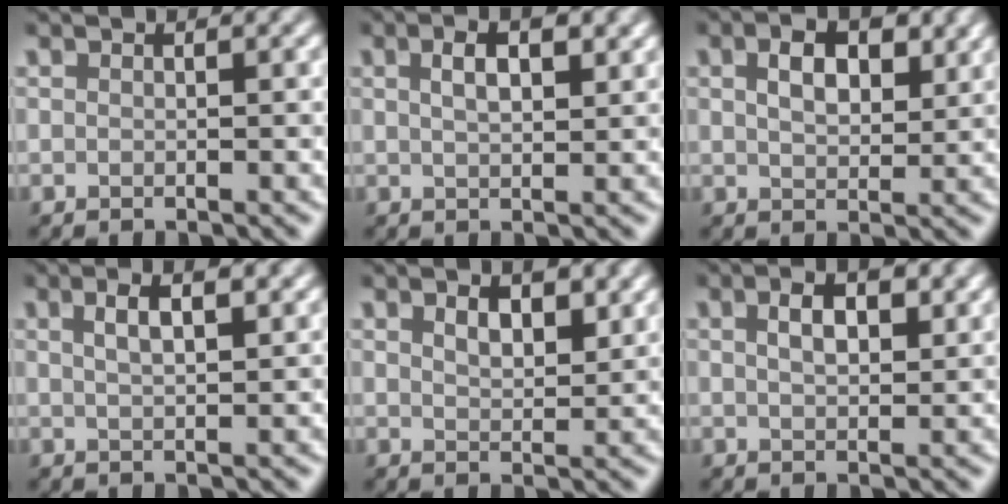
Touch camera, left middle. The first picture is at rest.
{"total": 3.2, "force": [1.4, 1.2, 2.6], "torque": [-0.043, 0.007, 0.022]}
{"total": 3.9, "force": [1.5, 2.2, 2.8], "torque": [-0.053, 0.004, 0.027]}
{"total": 3.5, "force": [1.7, 1.2, 2.8], "torque": [-0.033, 0.011, 0.017]}
{"total": 3.3, "force": [1.8, 1.5, 2.3], "torque": [-0.039, 0.000, 0.033]}
{"total": 3.3, "force": [1.2, 1.6, 2.5], "torque": [-0.046, 0.006, 0.022]}